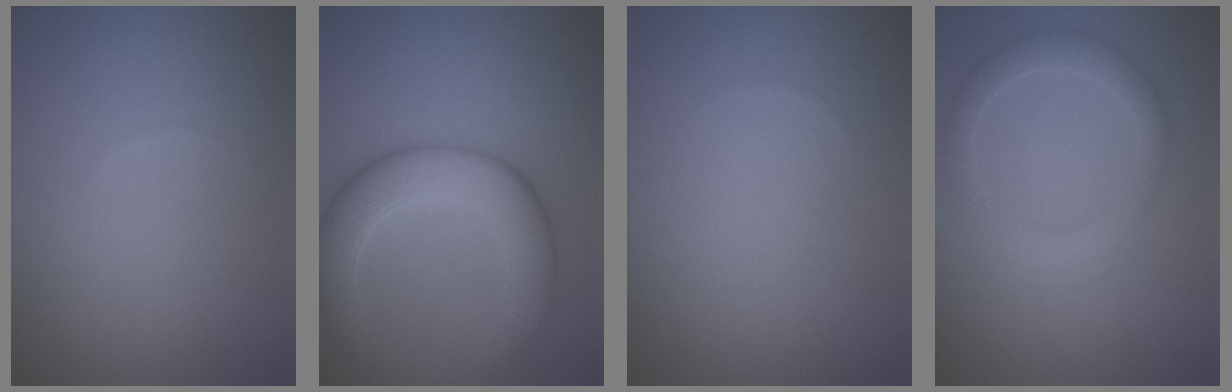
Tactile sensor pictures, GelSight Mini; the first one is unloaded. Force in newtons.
{"total": 6.9, "press": 6.9, "slide": 0.4}
{"total": 0.0}
{"total": 2.8, "press": 2.8, "slide": 0.1}